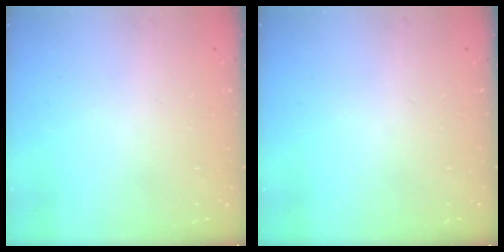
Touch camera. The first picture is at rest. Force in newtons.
{"total": 0.0}